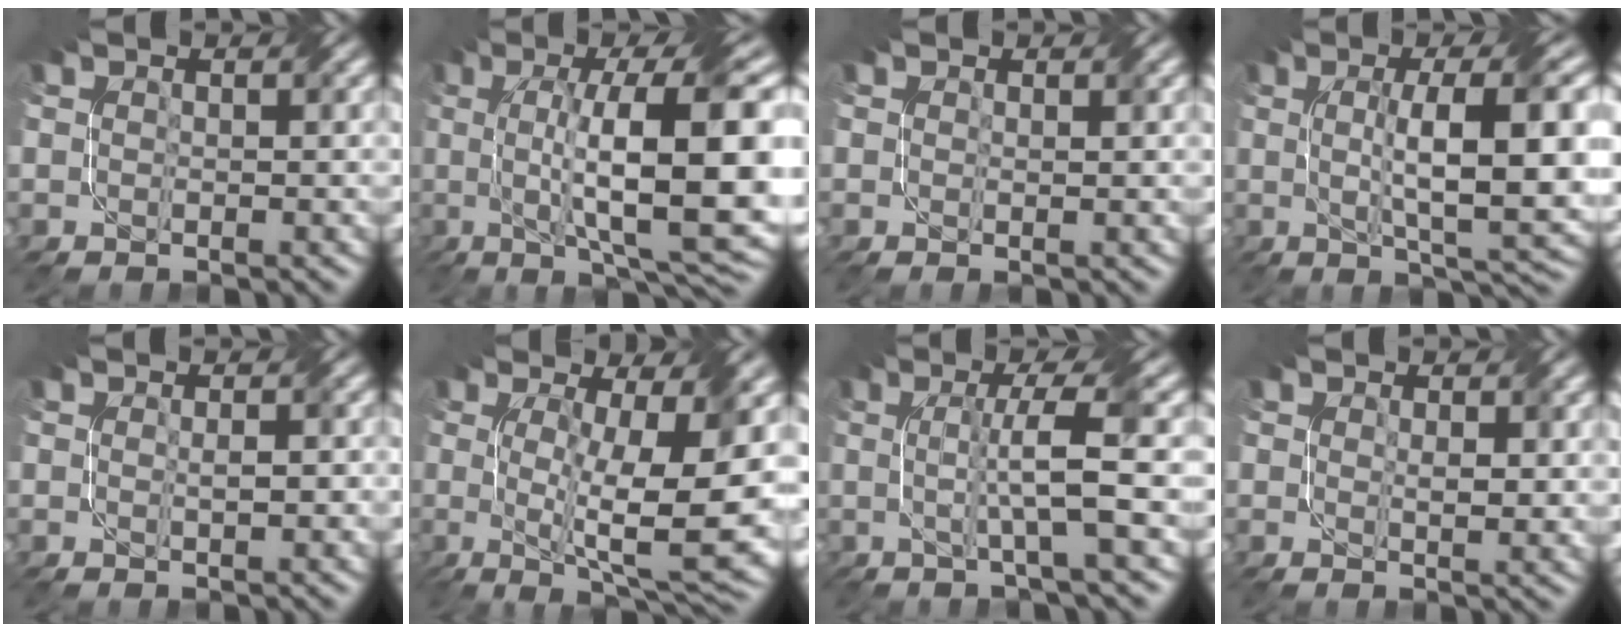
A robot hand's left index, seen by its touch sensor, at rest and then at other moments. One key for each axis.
{"total": 14.3, "fx": 0.6, "fy": 3.8, "fz": 13.8, "tx": -0.206, "ty": 0.004, "tz": 0.014}
{"total": 0.6, "fx": 0.3, "fy": -0.1, "fz": 0.6, "tx": -0.010, "ty": -0.004, "tz": 0.001}
{"total": 11.9, "fx": 1.1, "fy": 2.9, "fz": 11.5, "tx": -0.166, "ty": 0.005, "tz": 0.021}
{"total": 1.3, "fx": 0.1, "fy": 0.1, "fz": 1.3, "tx": -0.023, "ty": 0.001, "tz": 0.002}
{"total": 12.1, "fx": -0.1, "fy": 3.0, "fz": 11.7, "tx": -0.176, "ty": -0.012, "tz": 0.006}
{"total": 5.9, "fx": 0.1, "fy": 0.5, "fz": 5.9, "tx": -0.102, "ty": 0.008, "tz": 0.001}
{"total": 2.2, "fx": 0.7, "fy": 0.9, "fz": 1.9, "tx": -0.031, "ty": -0.006, "tz": 0.015}